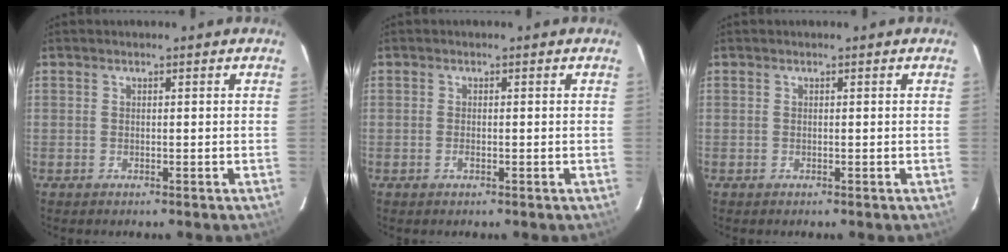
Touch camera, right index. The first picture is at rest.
{"total": 0.9, "force": [-0.4, 0.5, 0.7], "torque": [-0.014, -0.002, -0.007]}
{"total": 0.0}